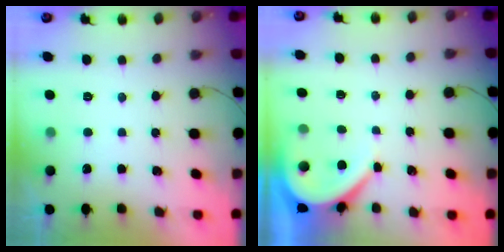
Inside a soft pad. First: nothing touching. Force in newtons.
{"total": 5.1, "press": 5.0, "slide": 0.4}